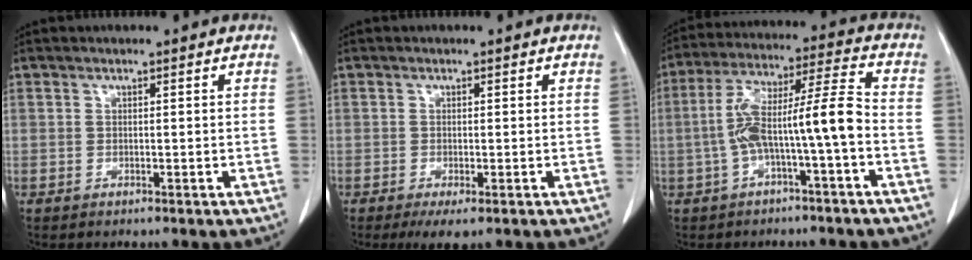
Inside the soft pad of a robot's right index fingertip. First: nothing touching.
{"total": 2.7, "force": [-1.5, 0.9, 2.1], "torque": [-0.034, -0.004, -0.019]}
{"total": 10.9, "force": [-2.5, 0.3, 10.6], "torque": [-0.197, 0.038, -0.044]}